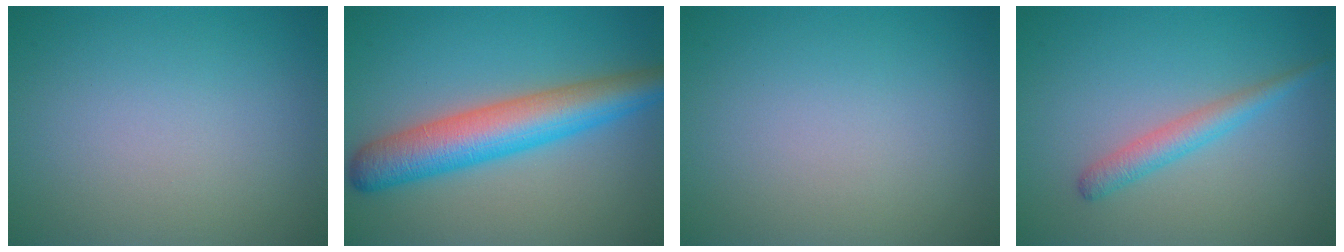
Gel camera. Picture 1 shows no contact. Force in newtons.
{"total": 7.3, "press": 7.3, "slide": 0.1}
{"total": 0.0}
{"total": 2.3, "press": 2.3, "slide": 0.0}